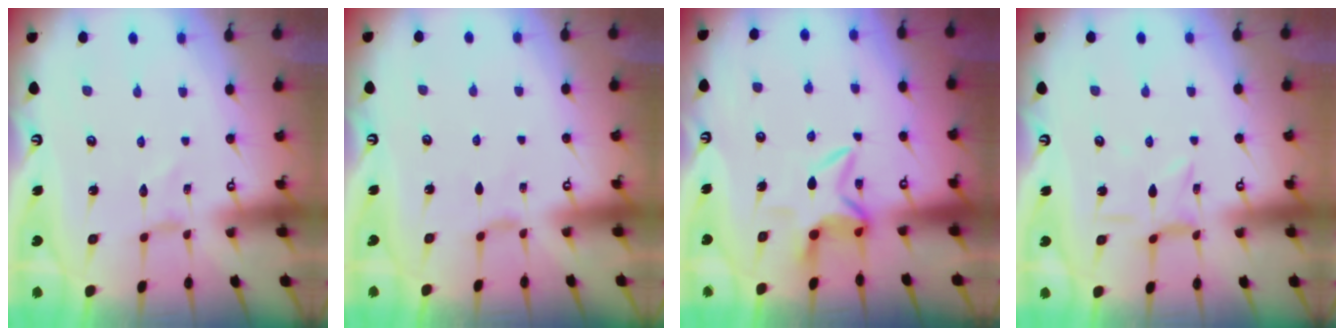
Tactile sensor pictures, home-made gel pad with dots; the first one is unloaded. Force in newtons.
{"total": 2.1, "press": 2.1, "slide": 0.4}
{"total": 7.3, "press": 7.2, "slide": 0.9}
{"total": 1.6, "press": 1.6, "slide": 0.5}